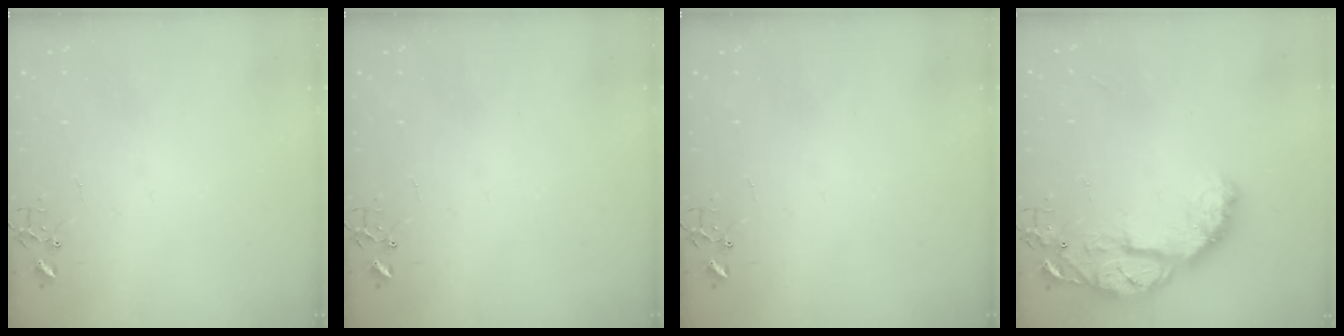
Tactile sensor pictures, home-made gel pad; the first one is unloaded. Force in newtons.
{"total": 0.0}
{"total": 0.0}
{"total": 14.9, "press": 14.8, "slide": 1.5}